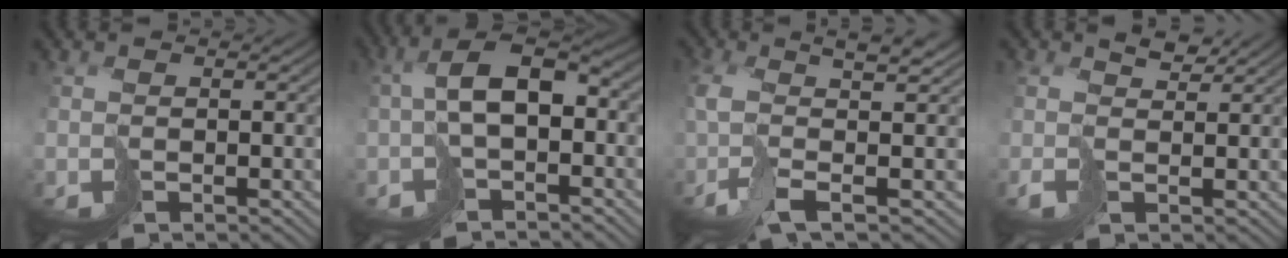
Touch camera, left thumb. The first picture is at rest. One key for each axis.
{"total": 7.9, "fx": -0.8, "fy": 3.9, "fz": 6.8, "tx": -0.135, "ty": 0.010, "tz": -0.015}
{"total": 8.0, "fx": -0.4, "fy": 2.4, "fz": 7.6, "tx": -0.137, "ty": 0.005, "tz": -0.019}
{"total": 2.5, "fx": 0.9, "fy": 1.2, "fz": 2.0, "tx": -0.053, "ty": 0.001, "tz": 0.012}